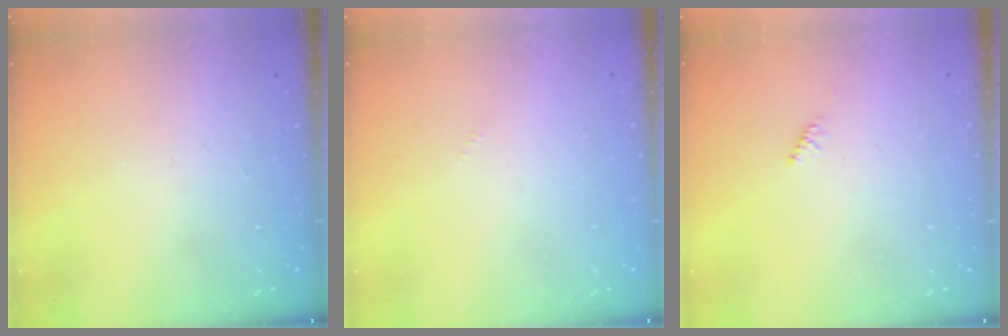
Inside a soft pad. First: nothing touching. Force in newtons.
{"total": 0.0}
{"total": 1.6, "press": 1.5, "slide": 0.4}